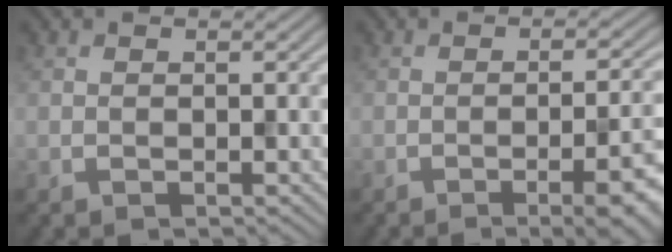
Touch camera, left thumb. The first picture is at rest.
{"total": 7.9, "force": [-3.5, 2.0, 6.8], "torque": [-0.089, -0.002, -0.043]}